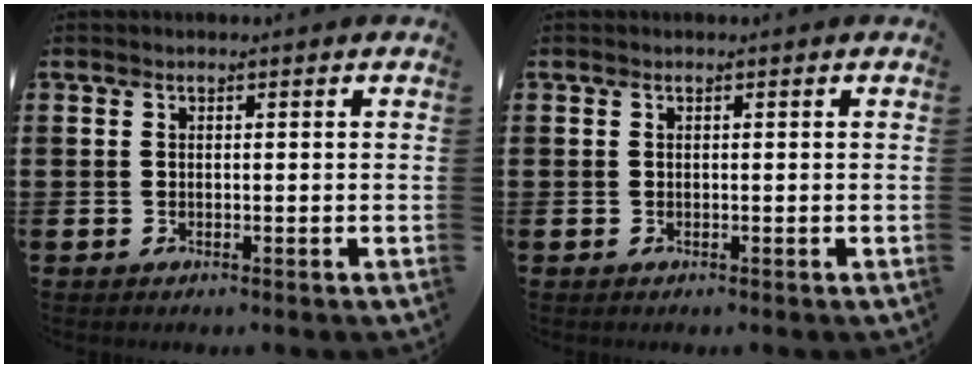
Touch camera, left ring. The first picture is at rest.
{"total": 0.0}